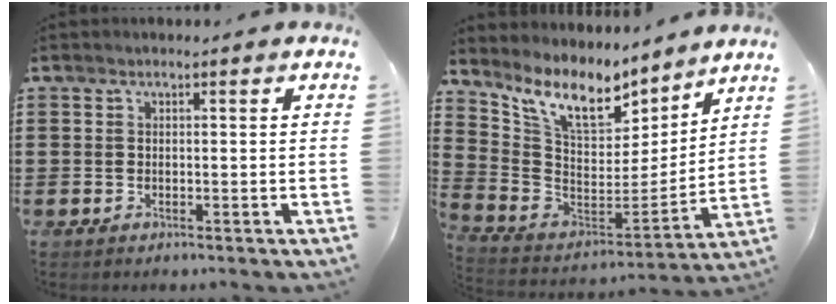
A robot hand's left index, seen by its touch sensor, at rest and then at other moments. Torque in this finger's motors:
{"motor_torque": [1.44, -0.69, 0.66, 0.21]}